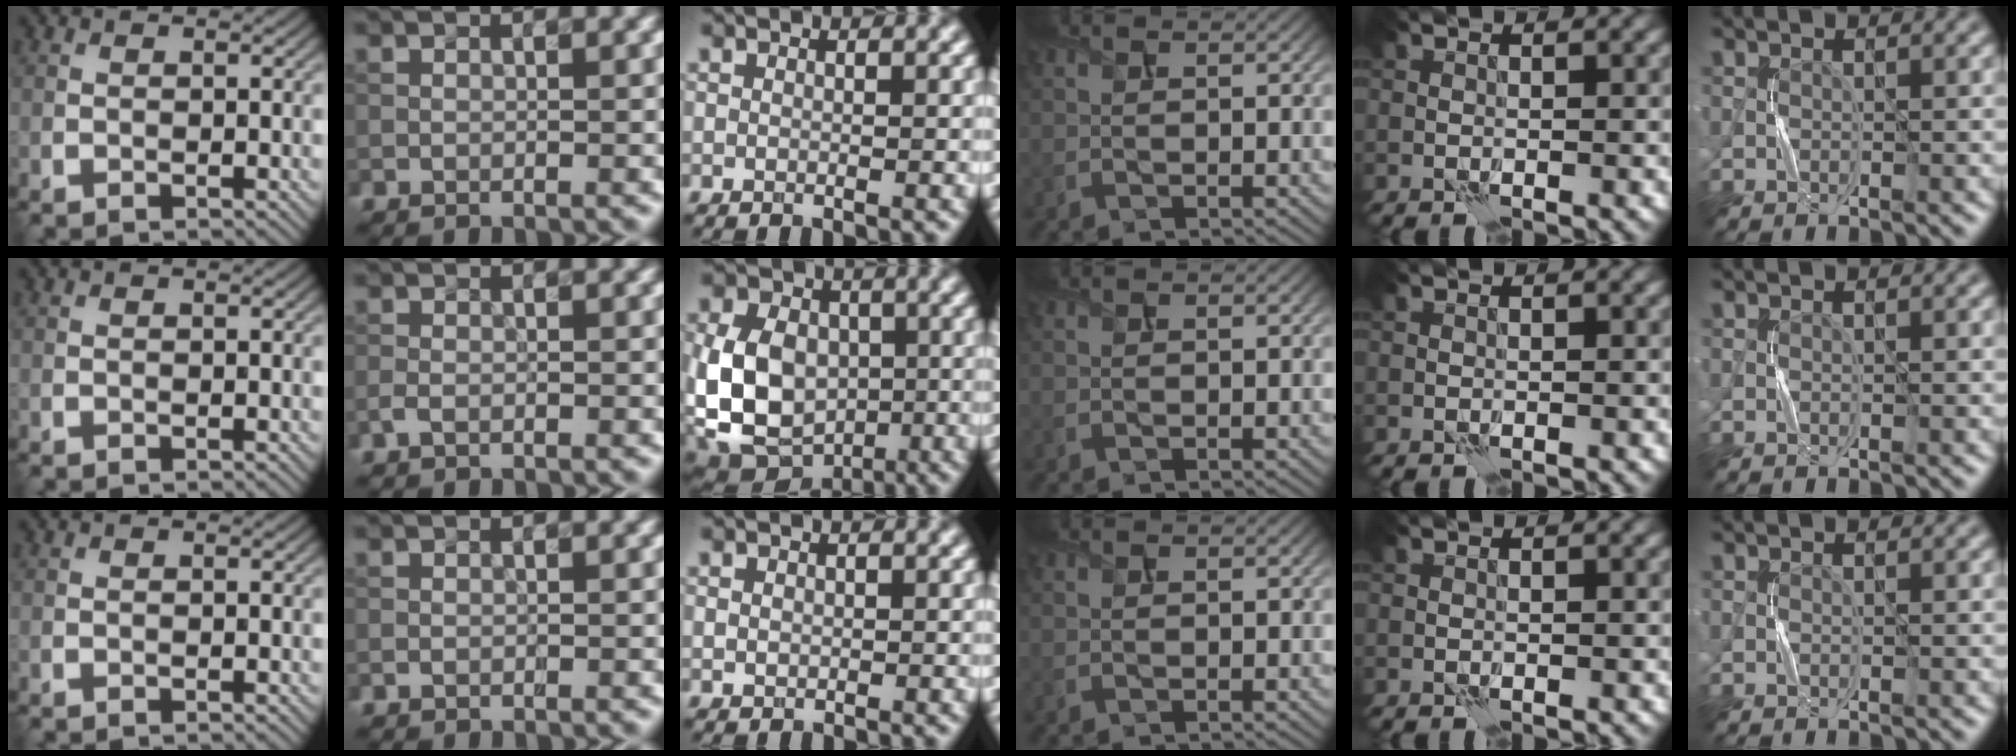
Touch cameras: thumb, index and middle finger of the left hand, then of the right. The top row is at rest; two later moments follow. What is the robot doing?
{"motion": "press", "object": "button"}